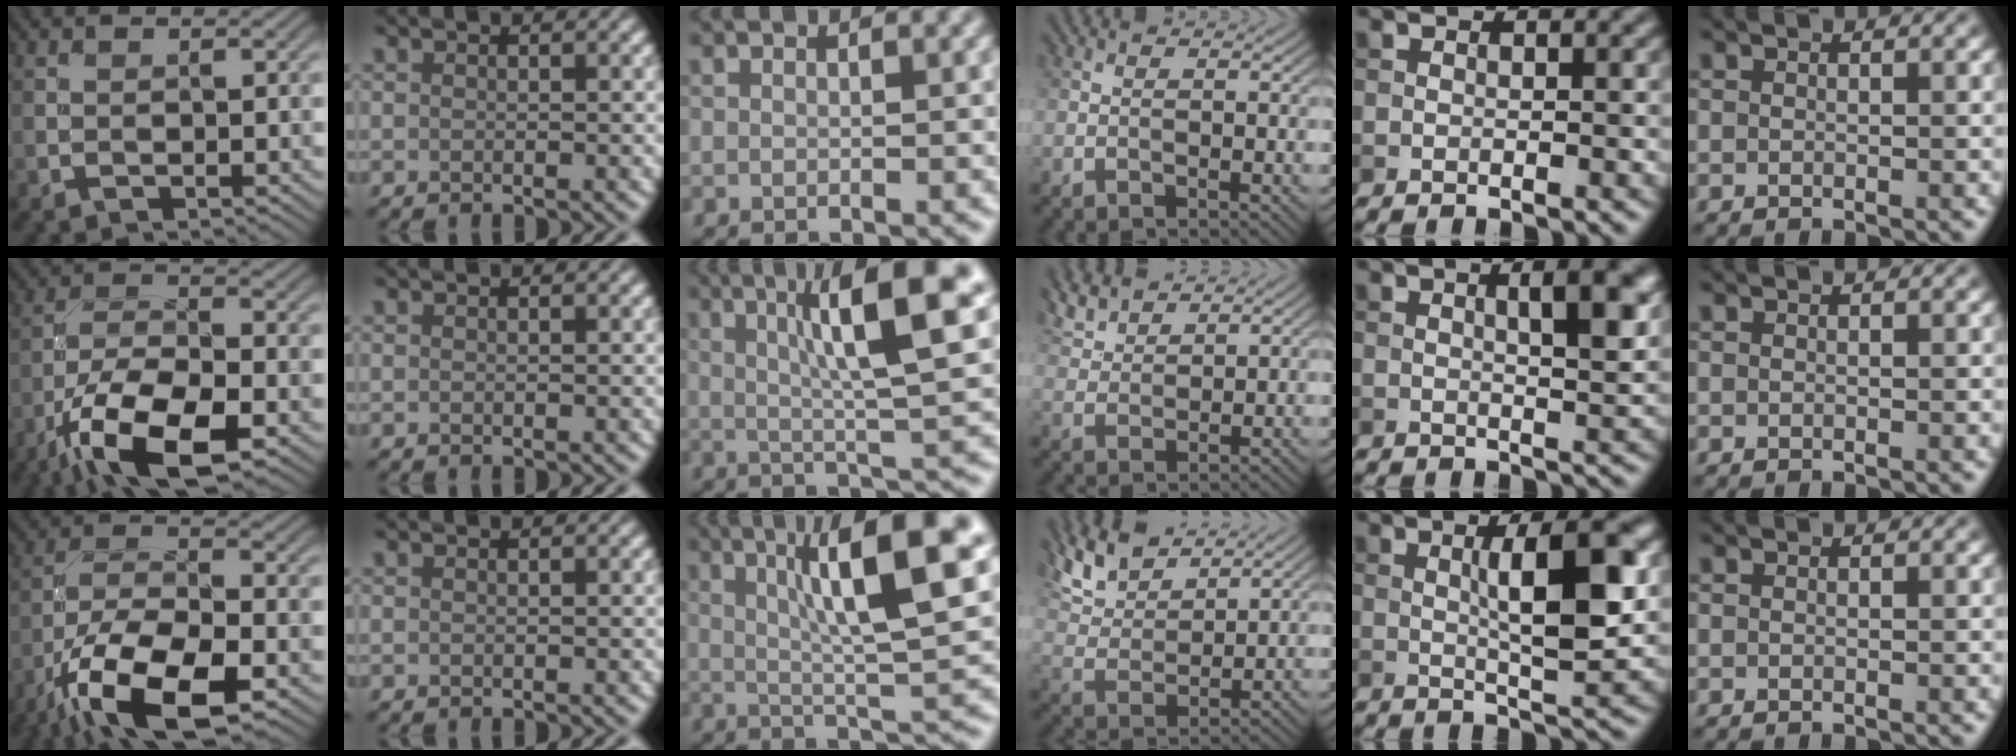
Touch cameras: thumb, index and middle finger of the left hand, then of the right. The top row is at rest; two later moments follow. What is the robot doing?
{"motion": "unscrew", "object": "medicine bottle"}